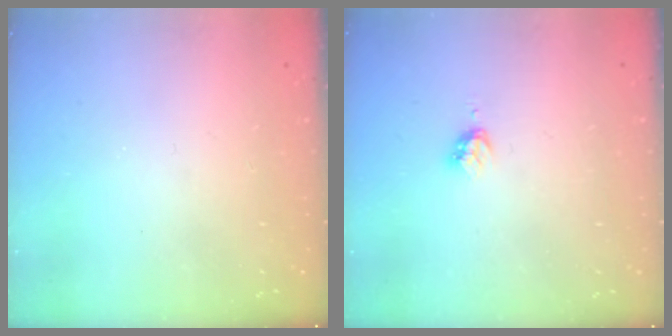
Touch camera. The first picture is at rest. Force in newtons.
{"total": 2.9, "press": 2.8, "slide": 0.4}